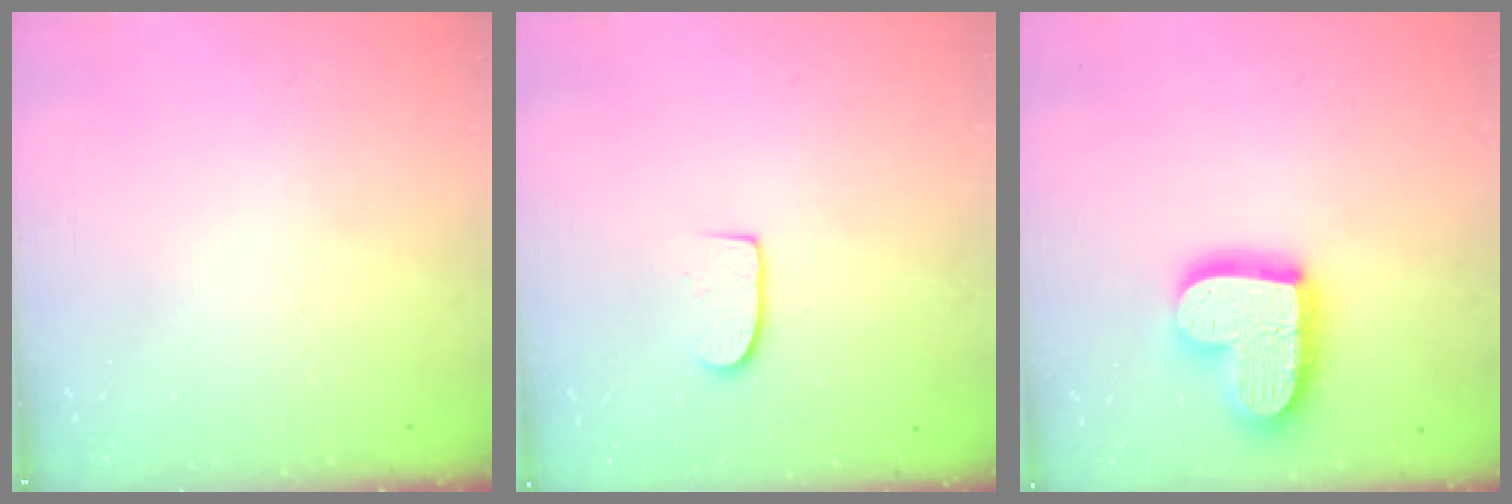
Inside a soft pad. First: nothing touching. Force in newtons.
{"total": 7.3, "press": 7.3, "slide": 0.6}
{"total": 18.9, "press": 18.8, "slide": 1.7}